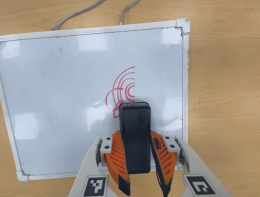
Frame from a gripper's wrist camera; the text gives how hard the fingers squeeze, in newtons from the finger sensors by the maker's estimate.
{"total": 6.9, "left": 5.8, "right": 7.9}